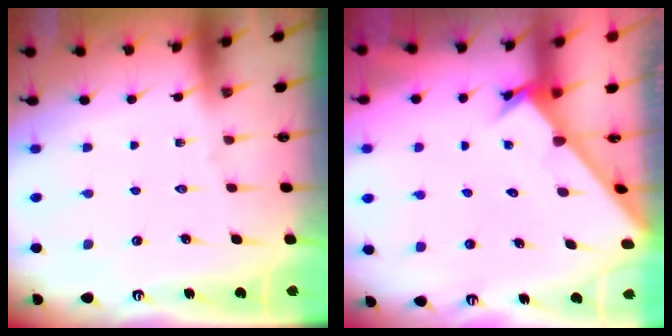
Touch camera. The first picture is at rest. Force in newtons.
{"total": 2.4, "press": 2.4, "slide": 0.1}